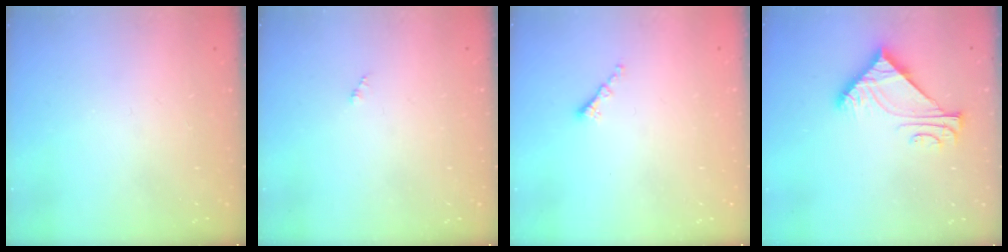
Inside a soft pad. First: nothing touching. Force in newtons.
{"total": 0.7, "press": 0.7, "slide": 0.1}
{"total": 1.3, "press": 1.2, "slide": 0.5}
{"total": 8.5, "press": 8.4, "slide": 1.0}